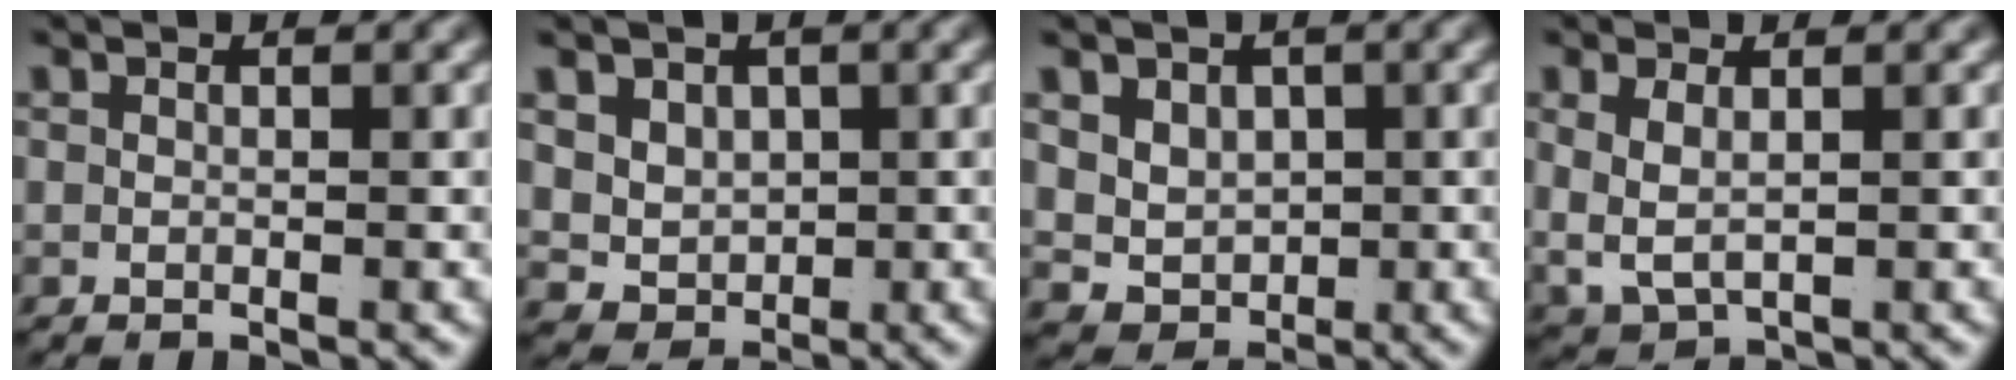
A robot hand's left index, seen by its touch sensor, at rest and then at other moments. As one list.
[{"total": 5.5, "force": [0.0, 5.0, 2.1], "torque": [-0.056, -0.041, 0.016]}, {"total": 6.1, "force": [-0.4, 5.5, 2.5], "torque": [-0.063, -0.046, 0.010]}, {"total": 4.4, "force": [0.4, 3.5, 2.7], "torque": [-0.072, -0.016, 0.020]}]